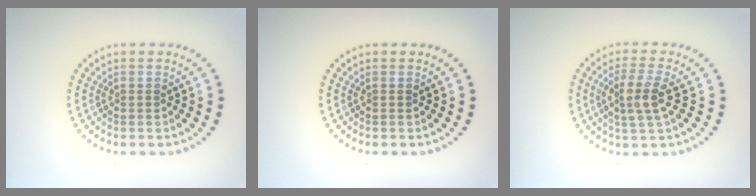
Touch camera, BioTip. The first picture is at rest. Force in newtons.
{"total": 0.0}
{"total": 3.2, "press": 2.8, "slide": 1.6}